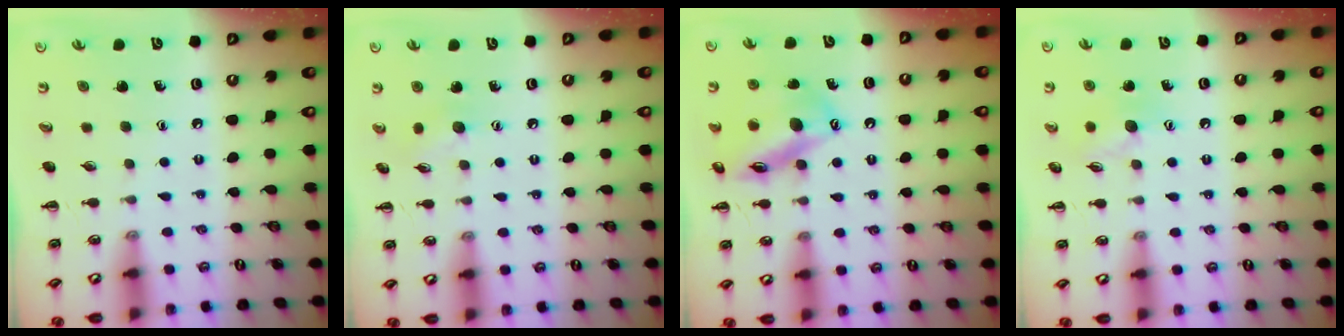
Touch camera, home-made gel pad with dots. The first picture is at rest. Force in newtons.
{"total": 6.1, "press": 6.0, "slide": 1.2}
{"total": 15.5, "press": 15.3, "slide": 2.3}
{"total": 8.0, "press": 8.0, "slide": 0.8}